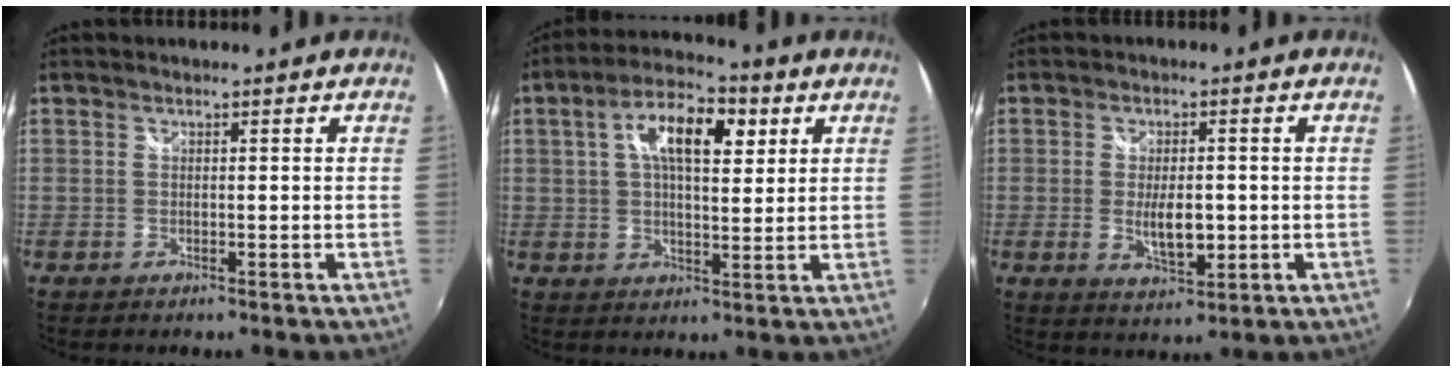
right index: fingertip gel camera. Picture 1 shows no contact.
{"total": 11.3, "force": [4.0, 5.0, 9.3], "torque": [-0.160, 0.025, 0.061]}
{"total": 6.4, "force": [-0.8, 2.8, 5.7], "torque": [-0.104, -0.010, -0.010]}